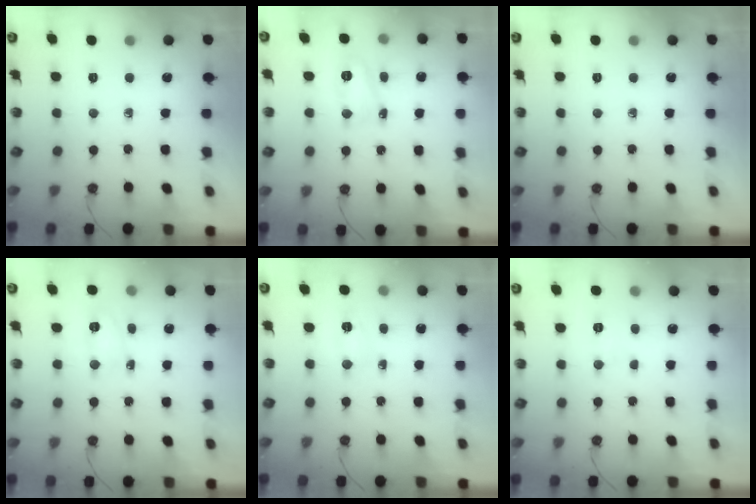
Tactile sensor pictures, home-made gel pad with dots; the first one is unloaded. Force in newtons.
{"total": 9.1, "press": 9.0, "slide": 1.2}
{"total": 0.0}
{"total": 12.9, "press": 5.0, "slide": 11.9}
{"total": 2.7, "press": 2.7, "slide": 0.4}
{"total": 8.5, "press": 5.0, "slide": 6.9}